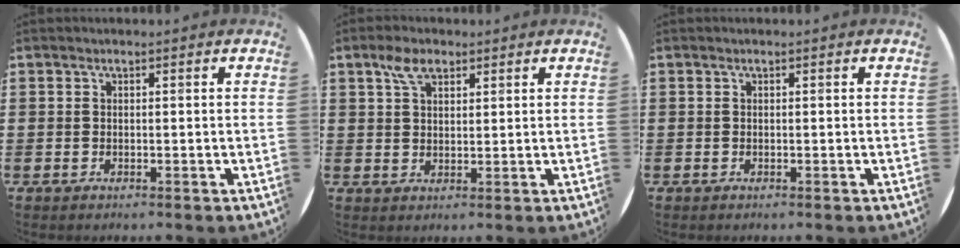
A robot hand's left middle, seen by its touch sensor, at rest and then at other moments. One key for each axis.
{"total": 3.9, "fx": 2.6, "fy": 2.0, "fz": 2.1, "tx": -0.039, "ty": 0.006, "tz": 0.045}
{"total": 0.0}